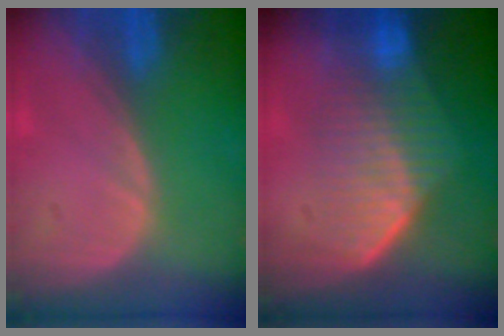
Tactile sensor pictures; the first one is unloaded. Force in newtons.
{"total": 7.3, "press": 7.0, "slide": 2.0}